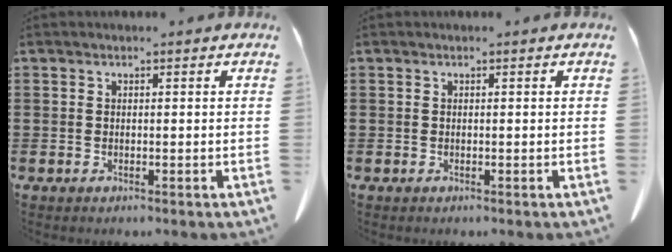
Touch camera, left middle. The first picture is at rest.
{"total": 0.0}